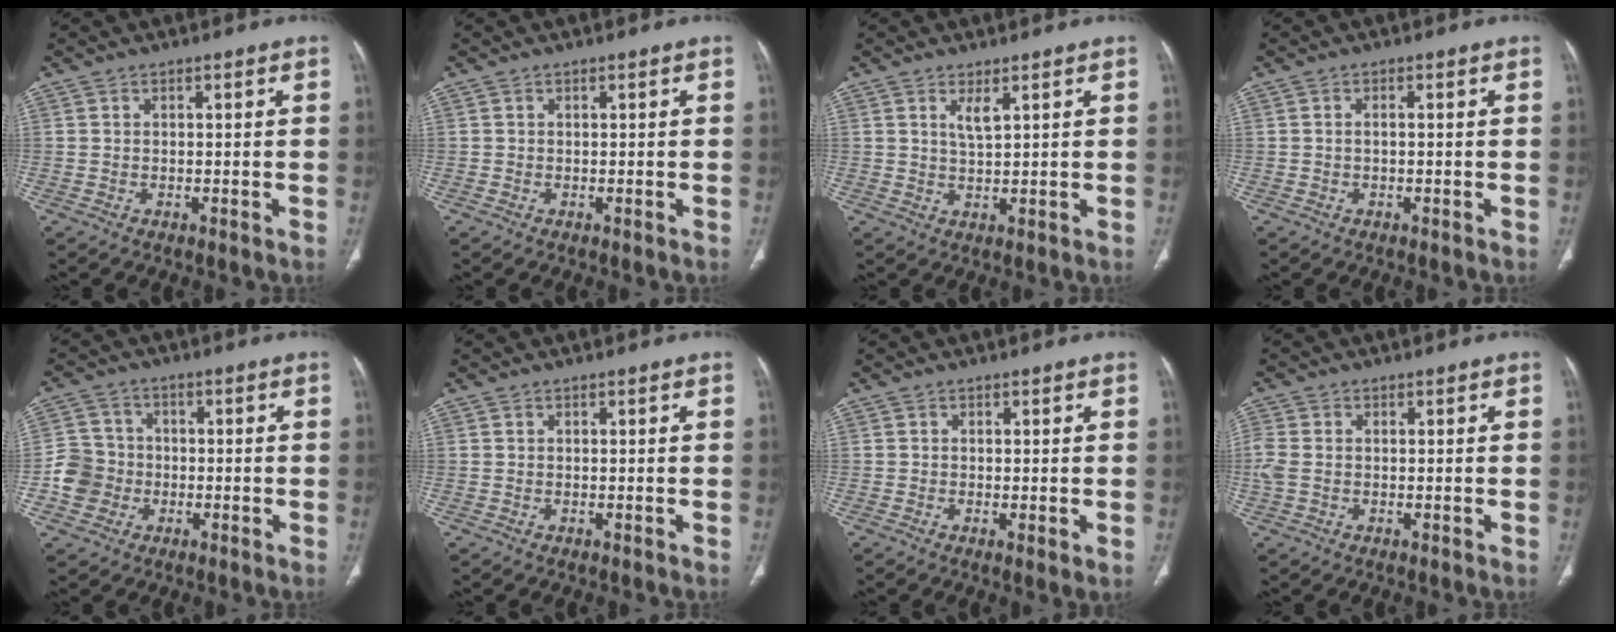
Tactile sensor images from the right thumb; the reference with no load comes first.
{"total": 0.0}
{"total": 2.6, "force": [1.4, 0.7, 2.0], "torque": [-0.040, -0.014, 0.031]}
{"total": 0.7, "force": [-0.1, 0.3, 0.7], "torque": [-0.017, 0.002, -0.002]}
{"total": 7.1, "force": [-1.8, 6.5, 2.0], "torque": [-0.017, 0.019, -0.038]}
{"total": 0.0}
{"total": 1.5, "force": [-0.2, 0.3, 1.5], "torque": [-0.036, -0.009, -0.006]}
{"total": 3.6, "force": [-0.2, 2.5, 2.5], "torque": [-0.084, 0.004, -0.005]}